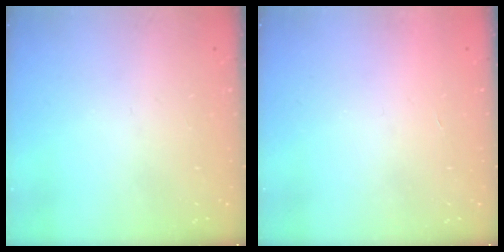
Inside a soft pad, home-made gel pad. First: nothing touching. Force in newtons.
{"total": 1.8, "press": 1.8, "slide": 0.1}